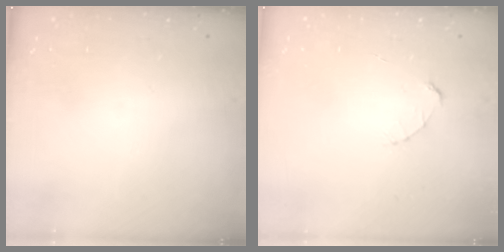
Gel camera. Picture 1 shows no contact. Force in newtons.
{"total": 2.7, "press": 2.7, "slide": 0.3}